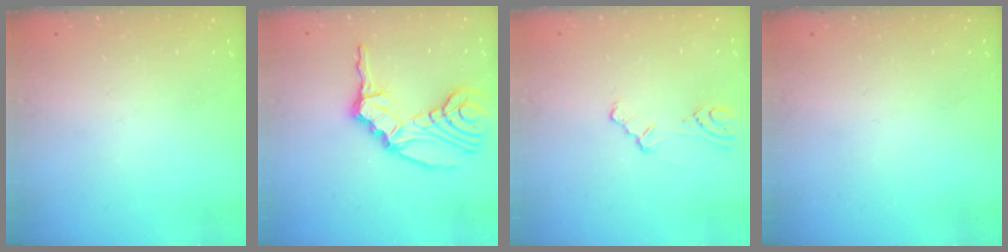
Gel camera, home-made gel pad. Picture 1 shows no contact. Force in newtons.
{"total": 14.7, "press": 14.1, "slide": 4.3}
{"total": 3.0, "press": 2.9, "slide": 0.6}
{"total": 0.0}